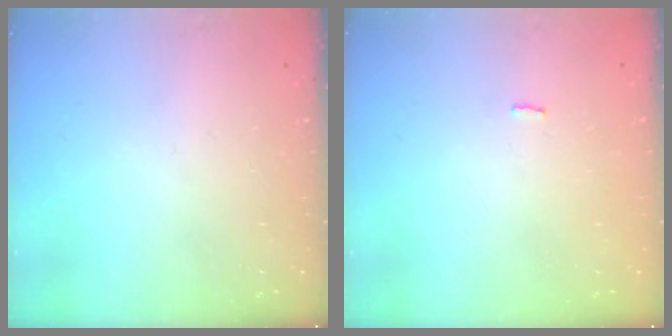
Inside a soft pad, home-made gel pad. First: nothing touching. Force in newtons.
{"total": 2.0, "press": 2.0, "slide": 0.3}